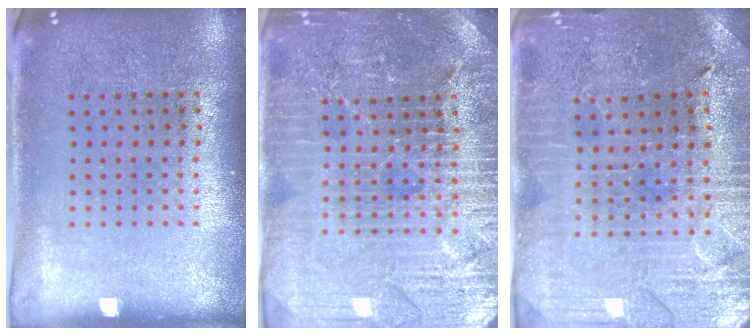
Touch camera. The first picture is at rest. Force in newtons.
{"total": 4.4, "press": 4.1, "slide": 1.4}
{"total": 1.8, "press": 1.8, "slide": 0.4}